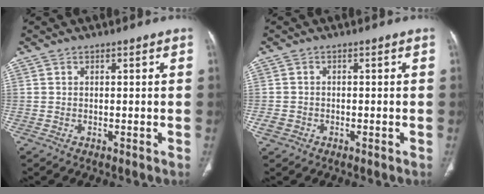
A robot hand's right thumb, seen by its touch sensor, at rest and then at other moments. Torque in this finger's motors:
{"motor_torque": [0.40, 1.45, 0.11, 0.25, 0.05]}